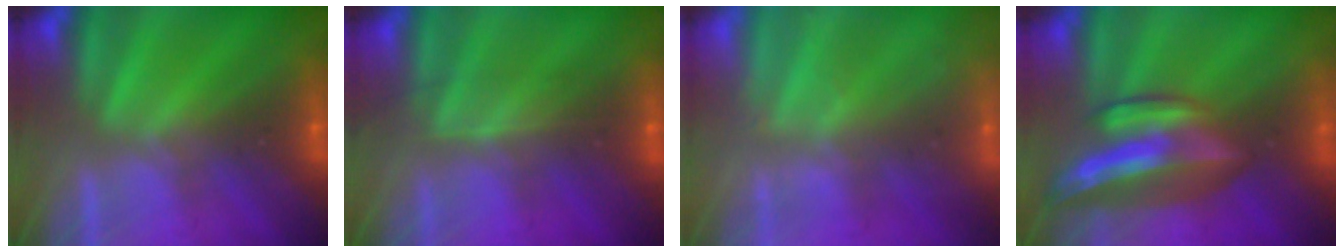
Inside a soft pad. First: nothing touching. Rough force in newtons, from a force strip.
{"total": 2.5}
{"total": 2.2}
{"total": 7.9}